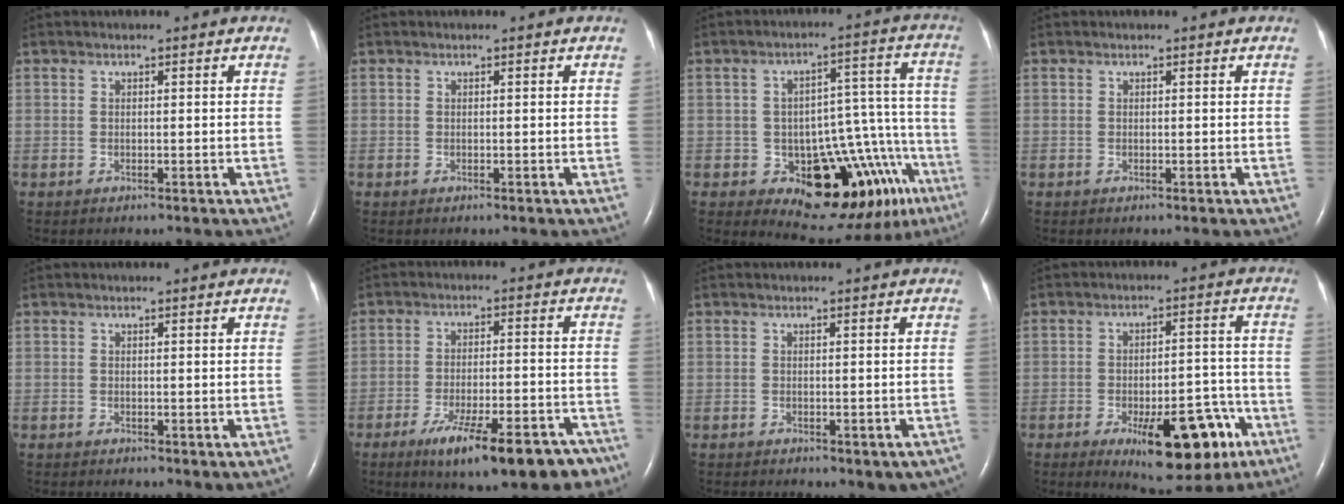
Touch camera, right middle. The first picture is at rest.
{"total": 0.0}
{"total": 16.4, "force": [-8.5, 6.5, 12.4], "torque": [-0.122, 0.048, -0.106]}
{"total": 0.0}
{"total": 1.0, "force": [0.1, 0.5, 0.9], "torque": [-0.016, -0.005, 0.005]}
{"total": 15.4, "force": [-10.3, 4.2, 10.6], "torque": [-0.114, -0.001, -0.150]}
{"total": 3.6, "force": [-2.0, 1.8, 2.4], "torque": [-0.020, -0.004, -0.022]}
{"total": 13.5, "force": [-6.7, 4.9, 10.7], "torque": [-0.139, 0.006, -0.086]}